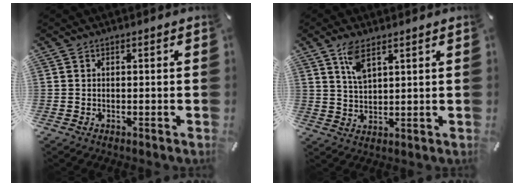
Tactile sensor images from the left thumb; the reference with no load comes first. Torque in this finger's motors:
{"motor_torque": [1.14, 1.10, 0.46, -0.75, 0.18]}